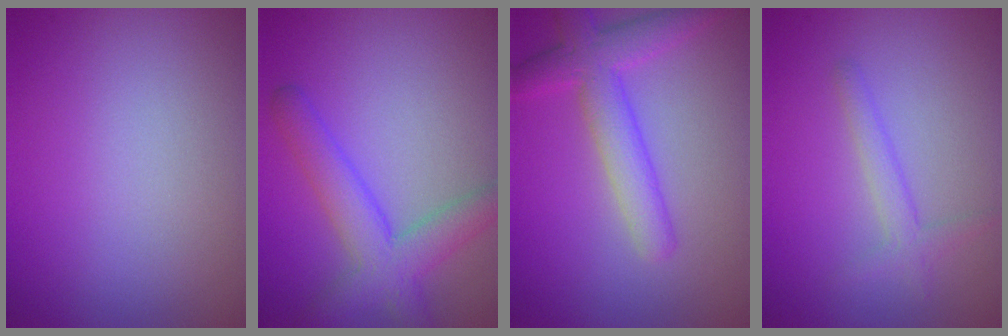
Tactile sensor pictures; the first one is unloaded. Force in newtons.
{"total": 4.8, "press": 4.8, "slide": 0.2}
{"total": 4.5, "press": 4.5, "slide": 0.3}
{"total": 1.8, "press": 1.8, "slide": 0.1}